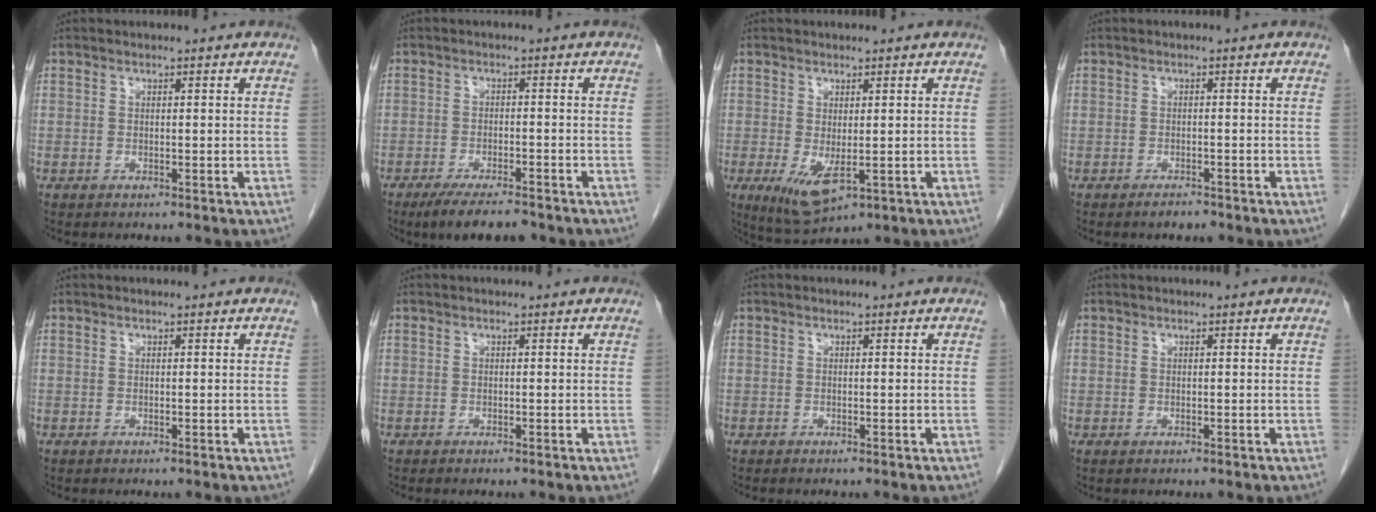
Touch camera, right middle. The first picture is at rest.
{"total": 7.0, "force": [-5.6, 1.5, 4.0], "torque": [-0.061, -0.012, -0.091]}
{"total": 5.6, "force": [-1.2, 2.2, 5.0], "torque": [-0.098, -0.019, -0.002]}
{"total": 1.4, "force": [-1.2, 0.4, 0.6], "torque": [-0.012, 0.000, -0.016]}
{"total": 0.0}
{"total": 0.6, "force": [-0.5, 0.0, 0.3], "torque": [0.000, 0.000, -0.008]}
{"total": 0.9, "force": [-0.8, 0.0, 0.4], "torque": [-0.004, 0.000, -0.011]}
{"total": 0.0}